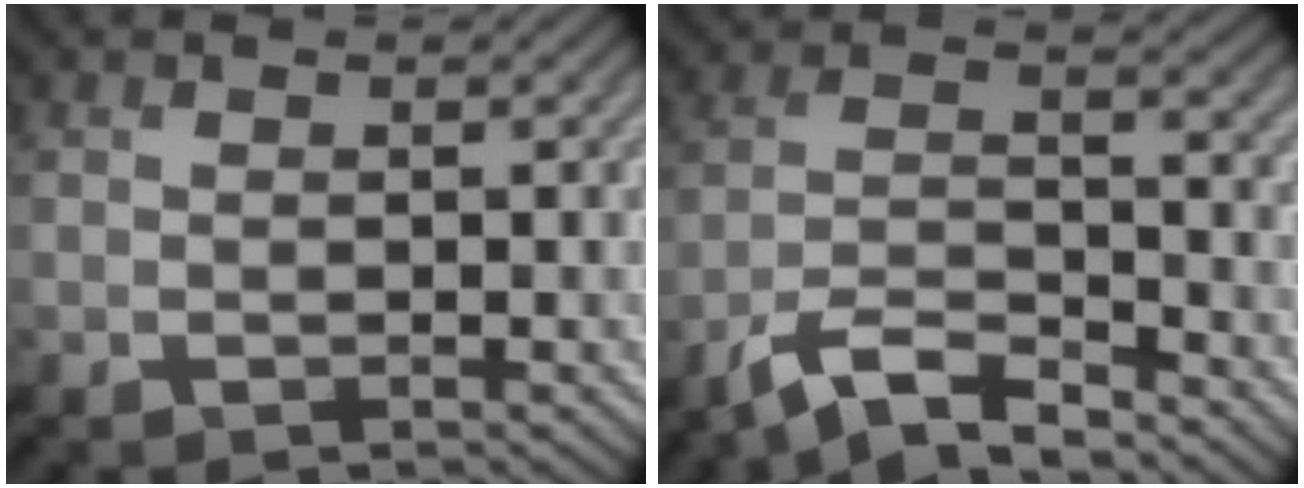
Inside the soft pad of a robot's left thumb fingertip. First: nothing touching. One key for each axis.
{"total": 8.8, "fx": -7.1, "fy": 2.0, "fz": 4.7, "tx": -0.088, "ty": 0.005, "tz": -0.144}